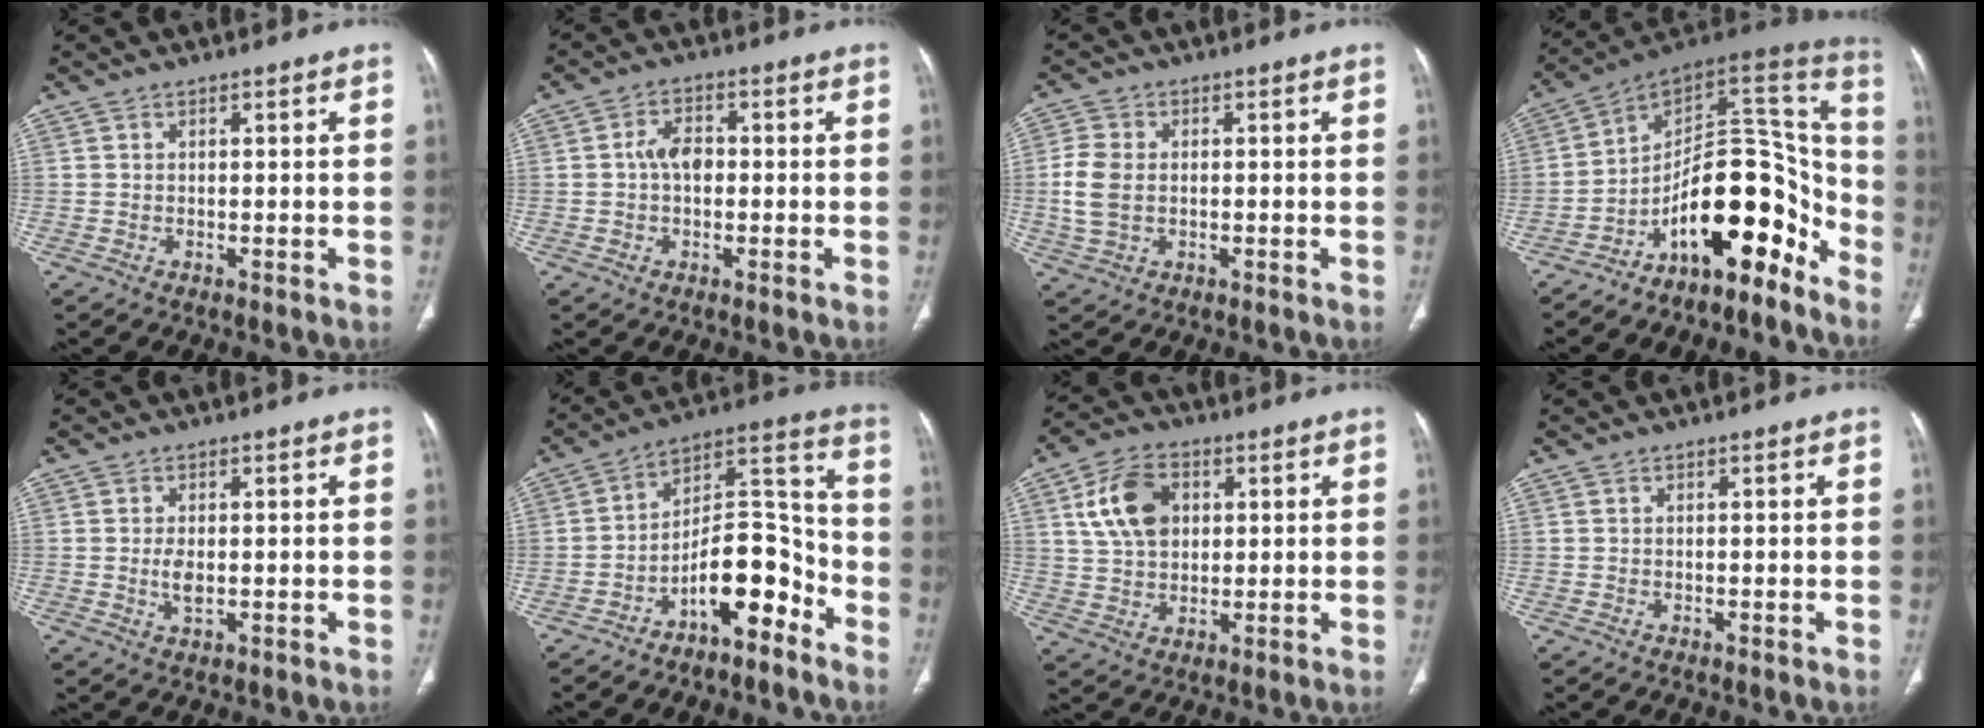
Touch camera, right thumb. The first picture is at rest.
{"total": 4.6, "force": [0.0, 3.1, 3.4], "torque": [-0.048, 0.014, -0.009]}
{"total": 6.5, "force": [-0.3, 4.6, 4.6], "torque": [-0.108, 0.004, -0.004]}
{"total": 18.9, "force": [-11.4, 8.2, 12.6], "torque": [-0.136, 0.144, -0.188]}
{"total": 2.9, "force": [-0.1, 1.5, 2.5], "torque": [-0.053, -0.006, -0.002]}
{"total": 13.3, "force": [-7.4, 5.7, 9.4], "torque": [-0.128, 0.088, -0.125]}
{"total": 10.9, "force": [3.2, 7.6, 7.1], "torque": [-0.113, 0.000, 0.059]}
{"total": 0.0}